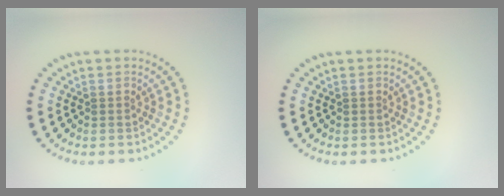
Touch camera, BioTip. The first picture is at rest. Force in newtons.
{"total": 0.0}